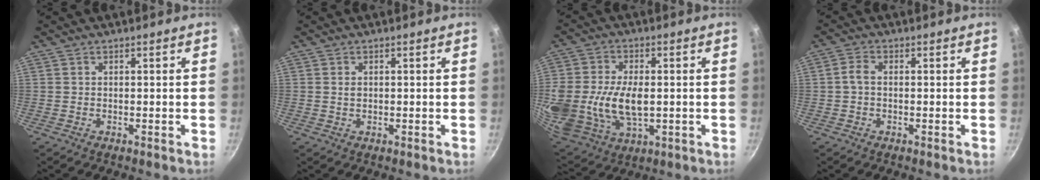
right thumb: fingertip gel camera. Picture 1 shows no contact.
{"total": 1.2, "force": [0.2, 0.8, 0.8], "torque": [-0.012, -0.001, 0.003]}
{"total": 18.0, "force": [-0.6, 11.5, 13.9], "torque": [-0.292, 0.000, -0.002]}
{"total": 2.5, "force": [-0.1, 1.6, 1.9], "torque": [-0.040, 0.011, -0.006]}